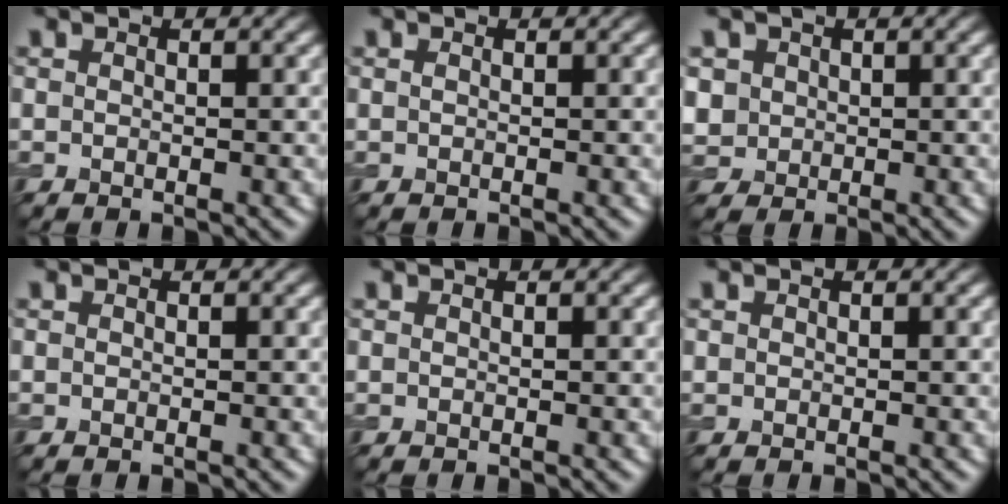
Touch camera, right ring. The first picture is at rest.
{"total": 0.0}
{"total": 2.3, "force": [0.6, 2.2, 0.6], "torque": [-0.023, 0.003, 0.026]}
{"total": 0.0}
{"total": 0.0}
{"total": 0.0}